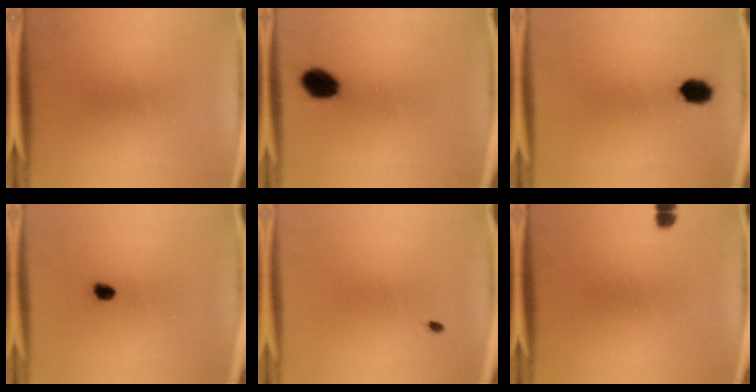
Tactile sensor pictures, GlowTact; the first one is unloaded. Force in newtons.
{"total": 6.3}
{"total": 5.1}
{"total": 3.0}
{"total": 0.5}
{"total": 1.4}